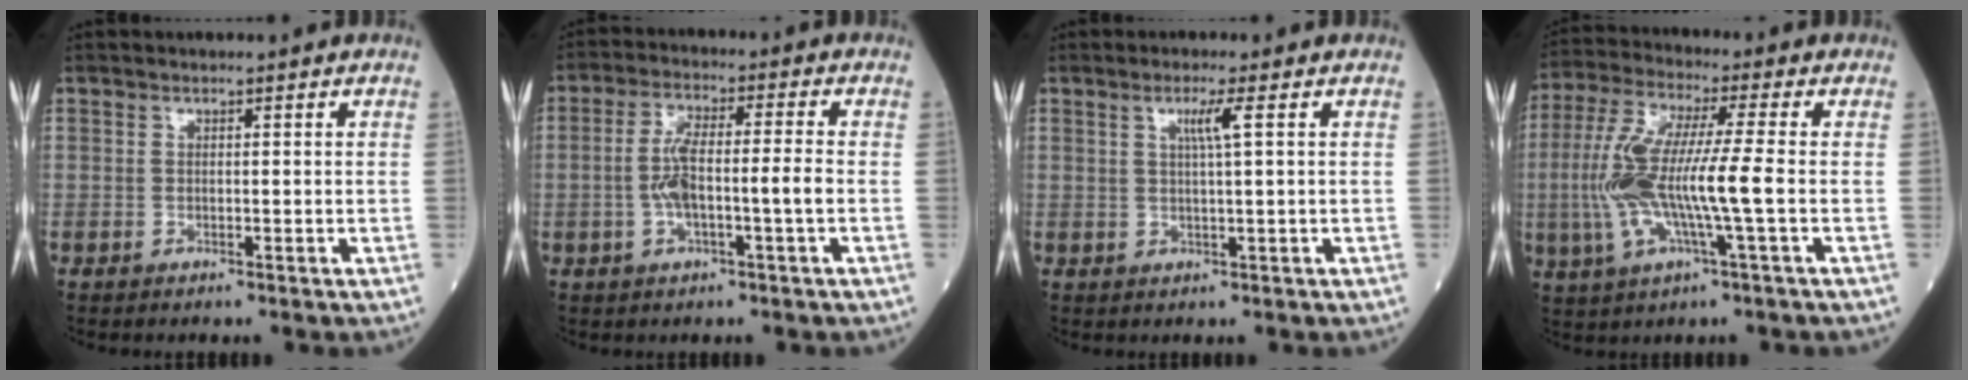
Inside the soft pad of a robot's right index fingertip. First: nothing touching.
{"total": 7.4, "force": [-1.2, 0.9, 7.2], "torque": [-0.147, 0.017, -0.024]}
{"total": 2.9, "force": [1.0, -0.6, 2.6], "torque": [-0.051, -0.001, 0.018]}
{"total": 13.1, "force": [-1.7, 0.8, 13.0], "torque": [-0.278, 0.004, -0.038]}